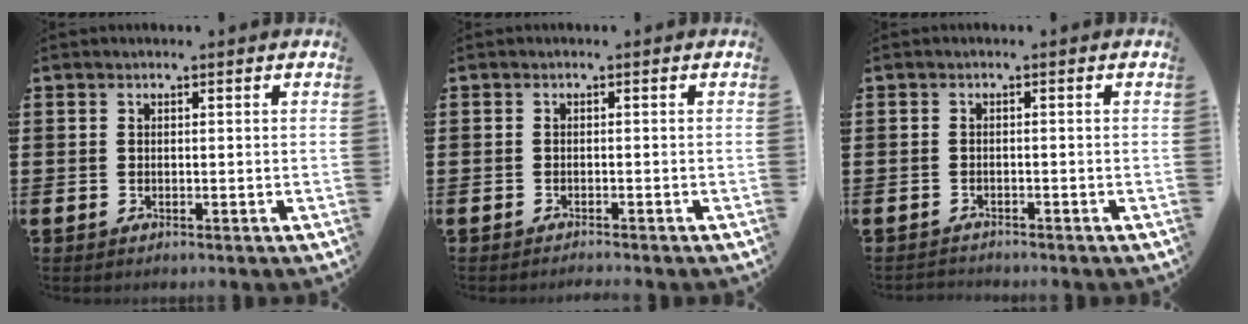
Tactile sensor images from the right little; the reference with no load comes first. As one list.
[{"total": 0.7, "force": [-0.6, -0.1, 0.1], "torque": [-0.001, -0.002, -0.014]}, {"total": 0.9, "force": [-0.9, 0.0, -0.1], "torque": [-0.002, 0.001, -0.019]}]